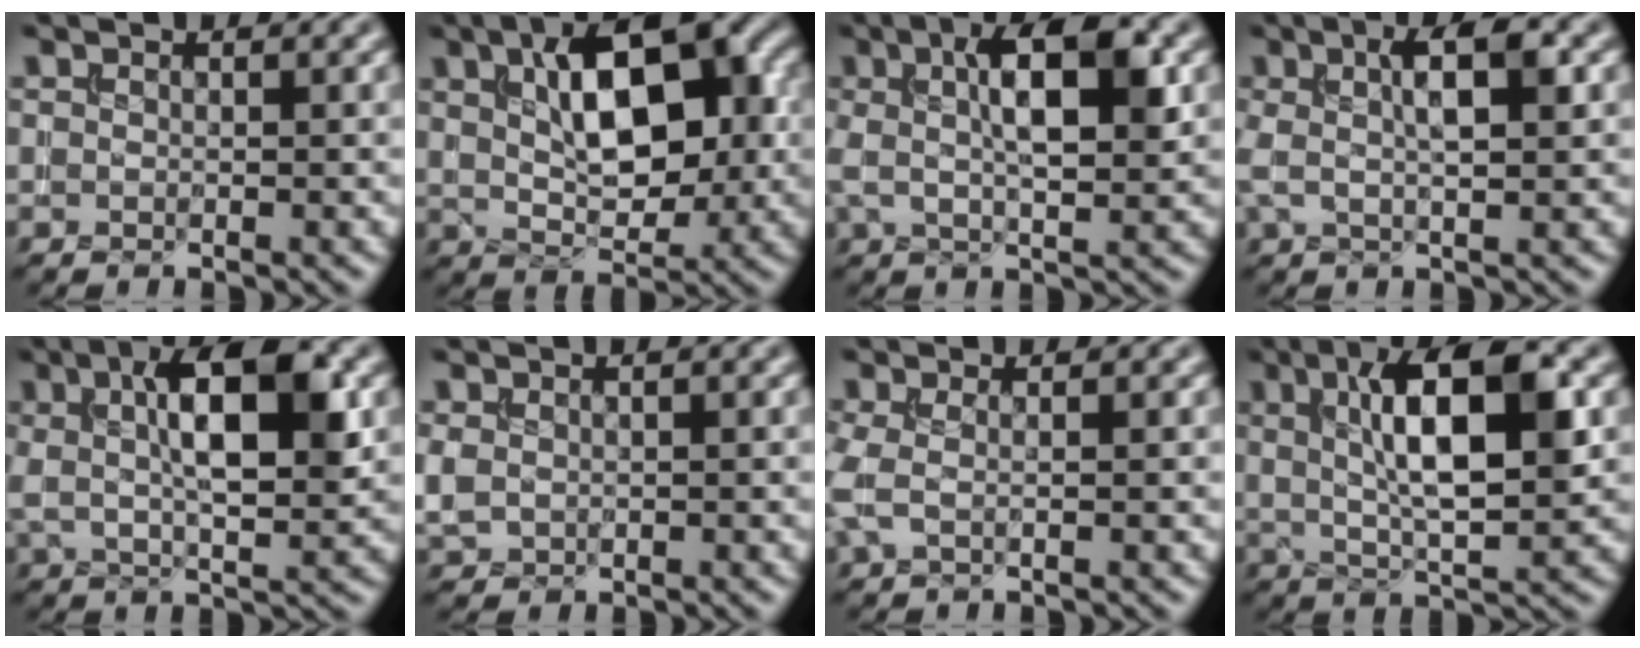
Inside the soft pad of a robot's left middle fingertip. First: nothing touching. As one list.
[{"total": 9.0, "force": [2.3, 4.4, 7.5], "torque": [-0.113, 0.014, 0.034]}, {"total": 7.2, "force": [1.6, 2.3, 6.7], "torque": [-0.107, 0.010, 0.023]}, {"total": 4.7, "force": [1.0, 1.3, 4.4], "torque": [-0.077, 0.010, 0.014]}, {"total": 8.5, "force": [2.1, 2.7, 7.8], "torque": [-0.123, 0.010, 0.029]}, {"total": 1.6, "force": [0.3, 1.2, 1.0], "torque": [-0.027, -0.001, 0.012]}, {"total": 2.1, "force": [0.1, 0.8, 1.9], "torque": [-0.052, 0.002, -0.006]}, {"total": 9.4, "force": [2.1, 2.9, 8.7], "torque": [-0.135, 0.008, 0.032]}]